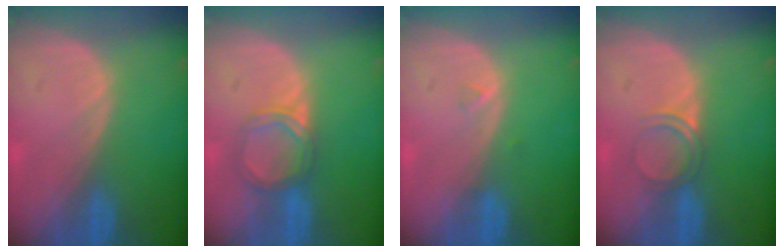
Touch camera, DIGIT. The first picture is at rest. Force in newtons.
{"total": 4.1, "press": 4.1, "slide": 0.4}
{"total": 0.7, "press": 0.7, "slide": 0.2}
{"total": 2.9, "press": 2.6, "slide": 1.1}